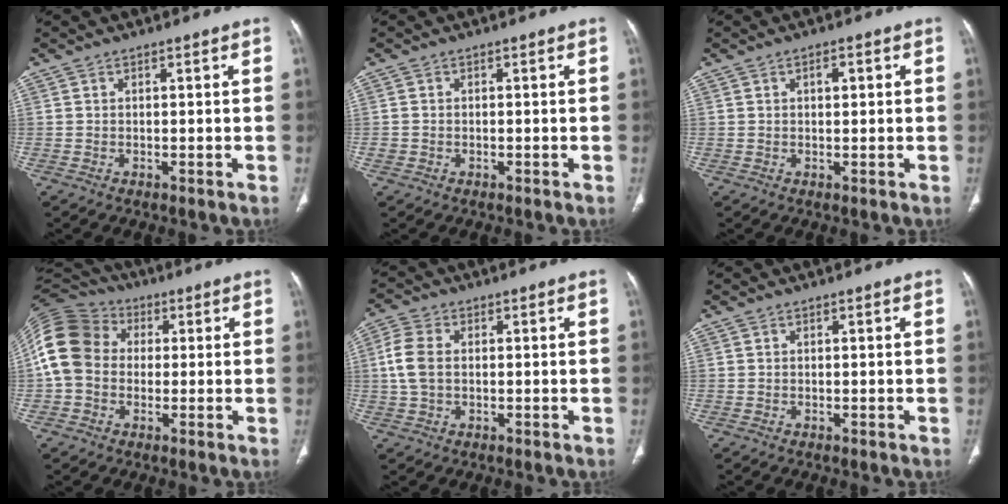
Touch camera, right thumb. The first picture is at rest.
{"total": 1.1, "force": [-0.4, 1.0, 0.4], "torque": [-0.011, 0.004, -0.007]}
{"total": 2.0, "force": [0.6, 0.9, 1.7], "torque": [-0.026, 0.001, 0.008]}
{"total": 14.0, "force": [0.6, 11.5, 8.0], "torque": [-0.163, 0.035, 0.001]}
{"total": 6.2, "force": [0.4, 4.1, 4.7], "torque": [-0.112, 0.011, 0.005]}
{"total": 0.0}